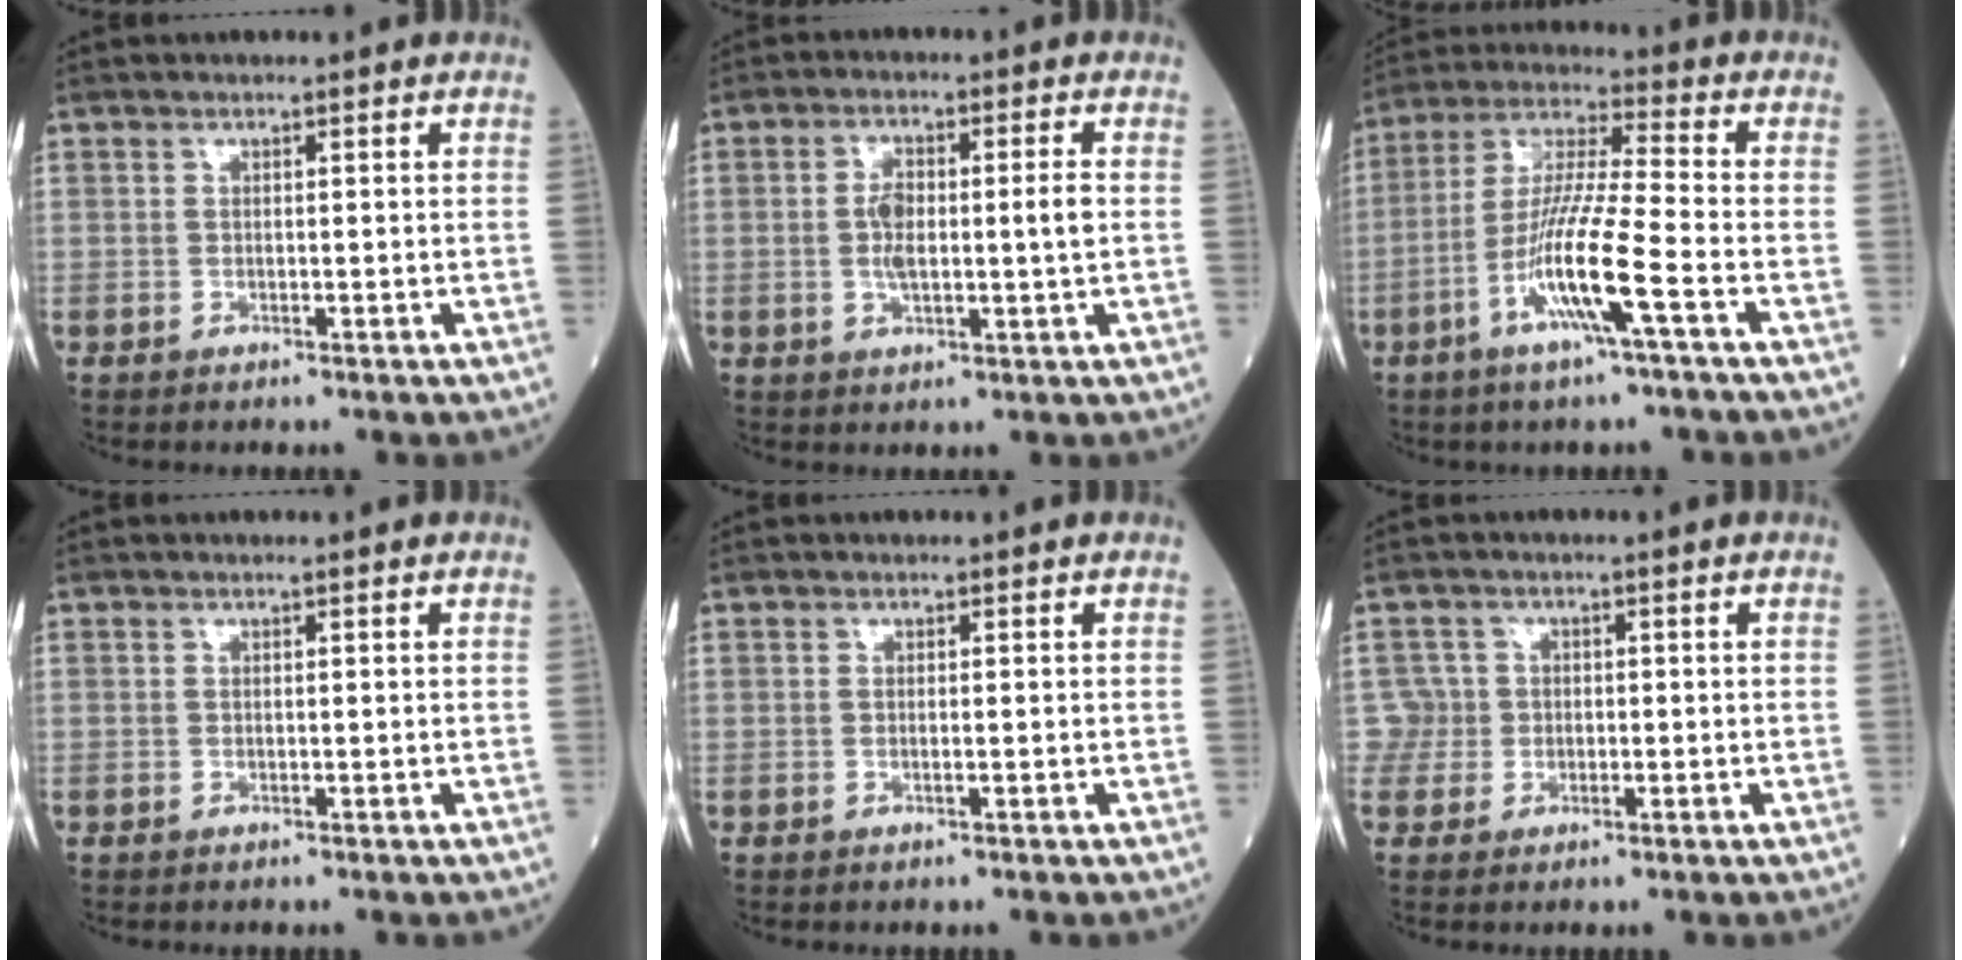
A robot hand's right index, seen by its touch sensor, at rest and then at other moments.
{"total": 6.6, "force": [0.0, 1.6, 6.4], "torque": [-0.125, 0.009, 0.000]}
{"total": 12.3, "force": [-4.8, -0.3, 11.3], "torque": [-0.227, -0.008, -0.096]}
{"total": 0.0}
{"total": 0.0}
{"total": 2.9, "force": [-0.1, 2.8, -0.6], "torque": [0.026, 0.009, -0.007]}